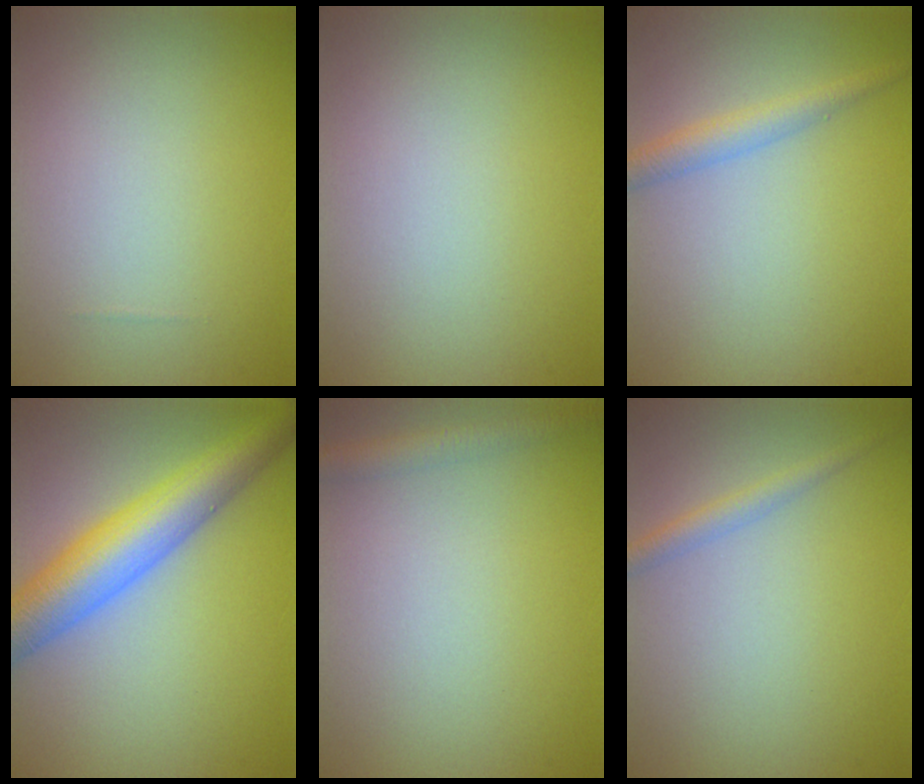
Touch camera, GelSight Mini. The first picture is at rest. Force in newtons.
{"total": 0.0}
{"total": 2.2, "press": 2.2, "slide": 0.1}
{"total": 7.4, "press": 7.4, "slide": 0.3}
{"total": 1.9, "press": 1.9, "slide": 0.1}
{"total": 1.5, "press": 1.5, "slide": 0.1}